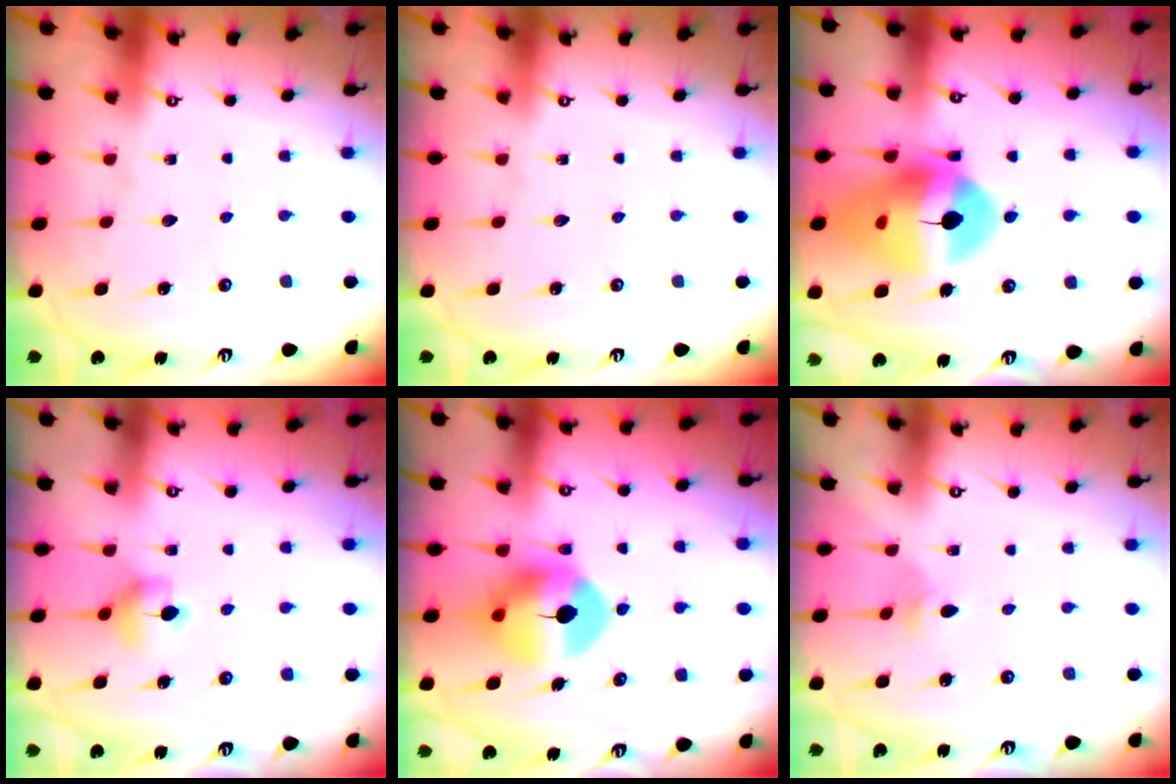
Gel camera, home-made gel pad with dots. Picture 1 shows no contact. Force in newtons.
{"total": 0.0}
{"total": 18.1, "press": 17.9, "slide": 2.2}
{"total": 5.5, "press": 5.4, "slide": 0.7}
{"total": 10.3, "press": 10.1, "slide": 1.7}
{"total": 2.3, "press": 2.3, "slide": 0.4}